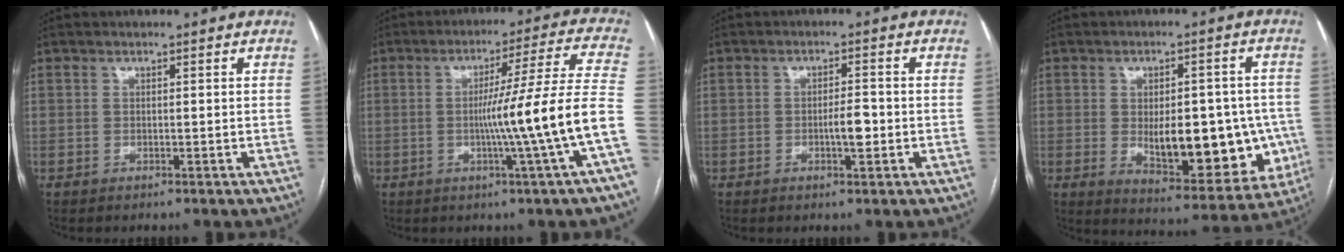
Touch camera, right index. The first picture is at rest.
{"total": 14.2, "force": [-3.3, -3.1, 13.4], "torque": [-0.190, 0.000, -0.053]}
{"total": 3.2, "force": [-0.8, 0.7, 3.0], "torque": [-0.050, 0.001, -0.010]}
{"total": 16.7, "force": [-2.2, 7.2, 14.9], "torque": [-0.190, 0.004, -0.003]}